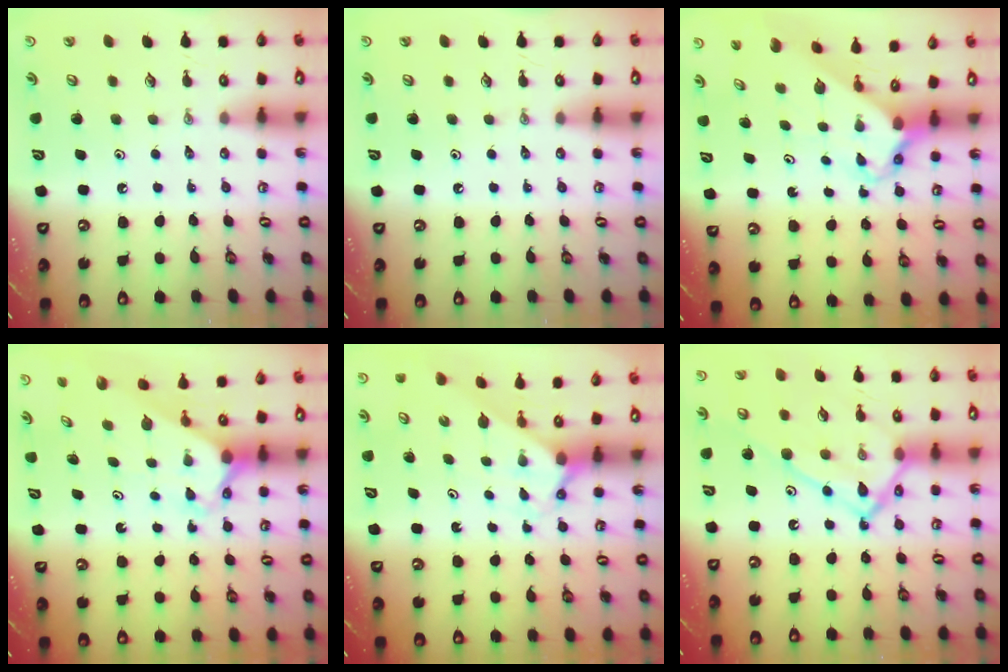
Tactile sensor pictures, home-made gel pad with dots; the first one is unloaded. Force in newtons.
{"total": 0.0}
{"total": 2.6, "press": 2.6, "slide": 0.2}
{"total": 2.3, "press": 2.3, "slide": 0.2}
{"total": 1.9, "press": 1.9, "slide": 0.2}
{"total": 17.9, "press": 17.8, "slide": 1.6}